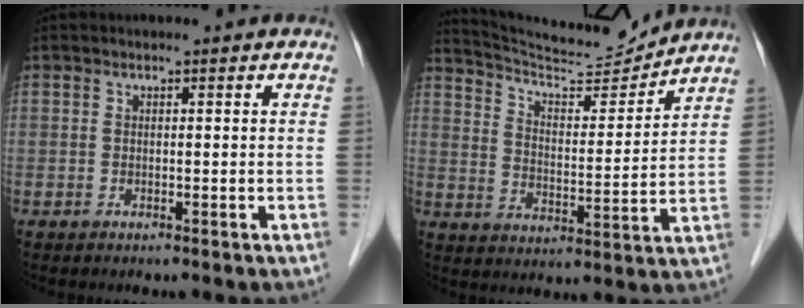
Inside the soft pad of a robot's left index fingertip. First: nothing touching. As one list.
[{"total": 12.7, "force": [12.4, -0.6, 2.4], "torque": [-0.049, -0.011, 0.203]}]